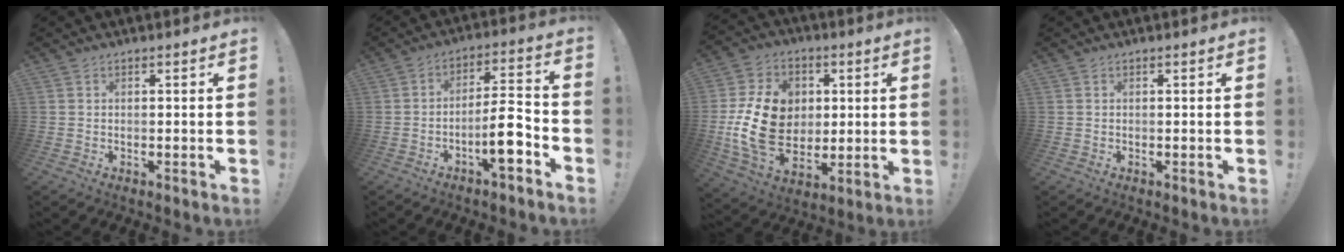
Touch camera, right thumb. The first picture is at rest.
{"total": 11.7, "force": [-5.0, 2.9, 10.2], "torque": [-0.148, 0.020, -0.087]}
{"total": 20.8, "force": [0.8, 15.8, 13.5], "torque": [-0.243, 0.001, 0.026]}
{"total": 0.0}